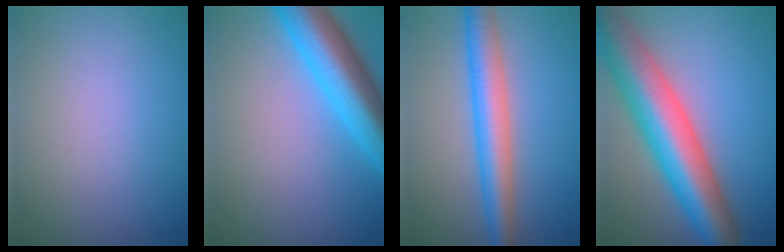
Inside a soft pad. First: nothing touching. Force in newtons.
{"total": 8.2, "press": 8.2, "slide": 0.3}
{"total": 5.6, "press": 5.6, "slide": 0.1}
{"total": 10.9, "press": 10.9, "slide": 0.6}